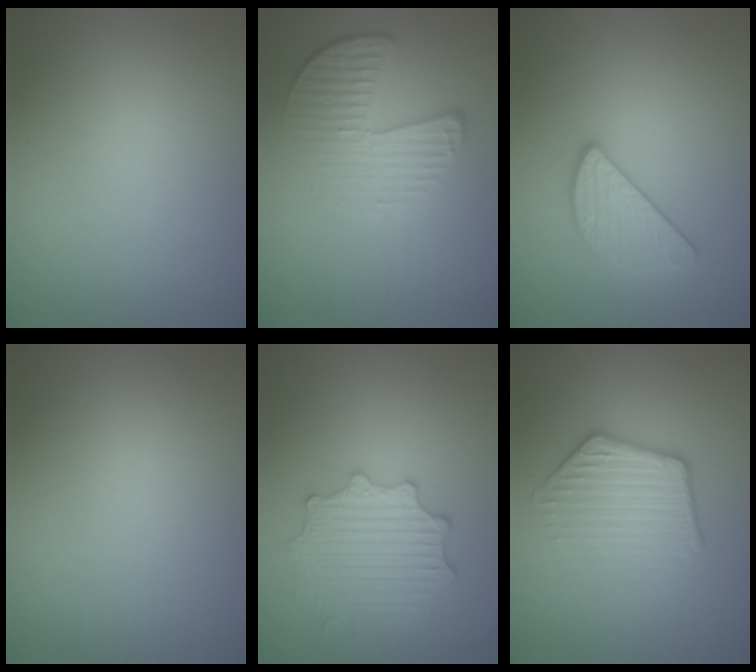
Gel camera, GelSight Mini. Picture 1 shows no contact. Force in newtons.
{"total": 4.5, "press": 3.0, "slide": 3.3}
{"total": 2.8, "press": 2.6, "slide": 0.9}
{"total": 0.0}
{"total": 3.6, "press": 3.6, "slide": 0.6}
{"total": 4.1, "press": 3.1, "slide": 2.6}